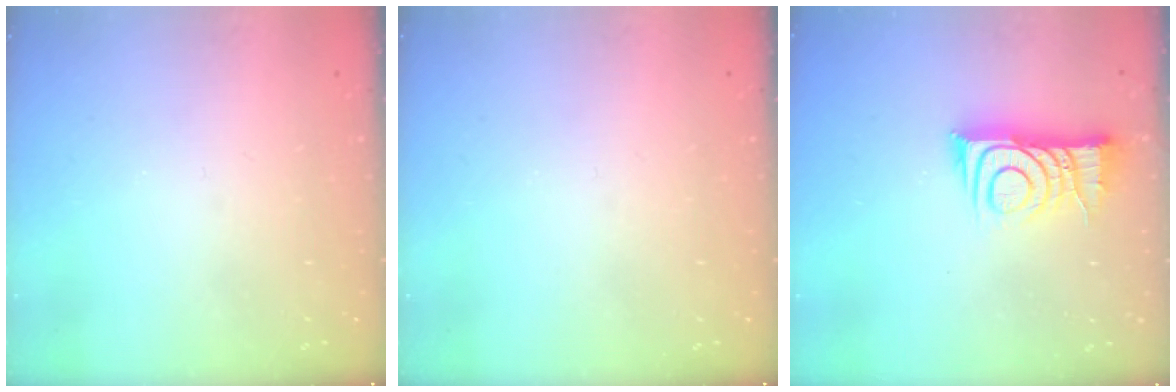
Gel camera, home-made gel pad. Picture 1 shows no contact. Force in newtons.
{"total": 0.0}
{"total": 9.7, "press": 9.6, "slide": 1.0}